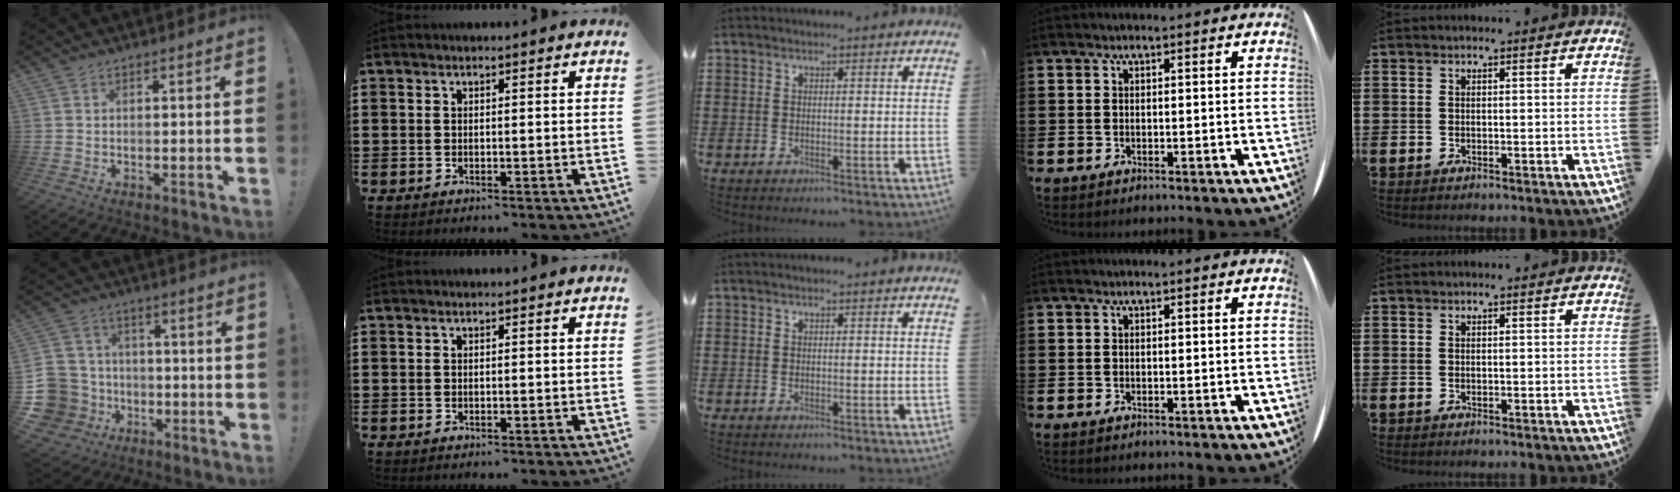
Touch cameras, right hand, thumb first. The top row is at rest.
{"thumb": {"total": 13.4, "force": [-3.2, 12.2, 4.6], "torque": [-0.104, 0.023, -0.041]}}